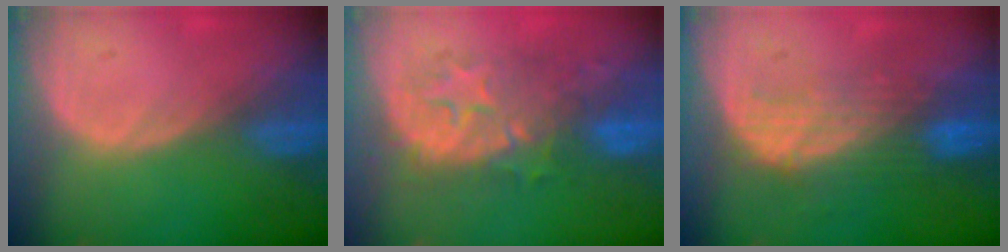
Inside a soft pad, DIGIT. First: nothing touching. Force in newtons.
{"total": 8.7, "press": 8.7, "slide": 0.4}
{"total": 7.6, "press": 7.1, "slide": 2.8}